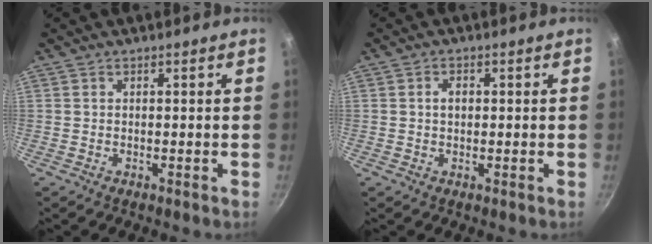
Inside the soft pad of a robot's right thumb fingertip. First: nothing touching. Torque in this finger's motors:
{"motor_torque": [0.27, 0.57, 0.36, -0.33, -0.01]}